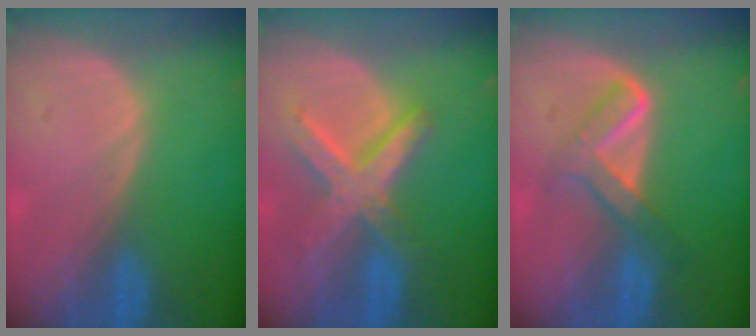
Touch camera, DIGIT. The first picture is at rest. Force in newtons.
{"total": 8.4, "press": 7.2, "slide": 4.4}
{"total": 5.3, "press": 5.2, "slide": 1.1}